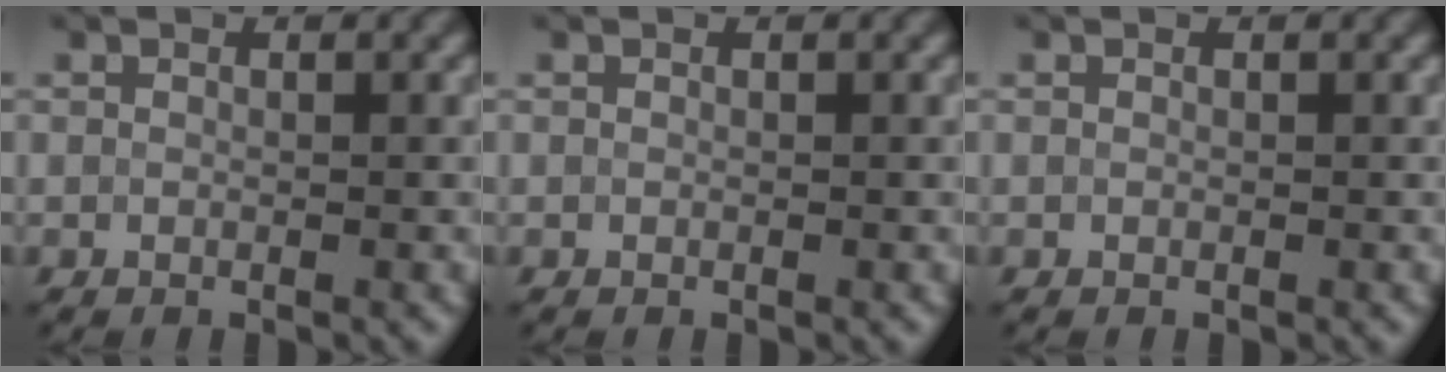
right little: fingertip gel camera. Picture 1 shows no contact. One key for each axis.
{"total": 0.0}
{"total": 0.0}